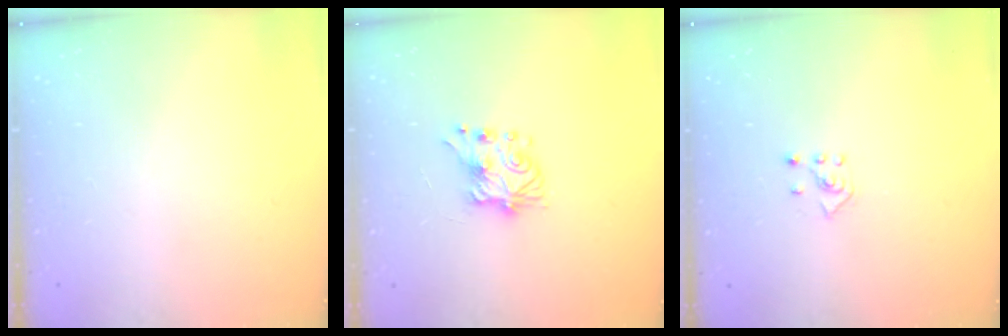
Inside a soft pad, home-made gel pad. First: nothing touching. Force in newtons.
{"total": 7.1, "press": 7.1, "slide": 0.5}
{"total": 4.2, "press": 4.1, "slide": 0.7}